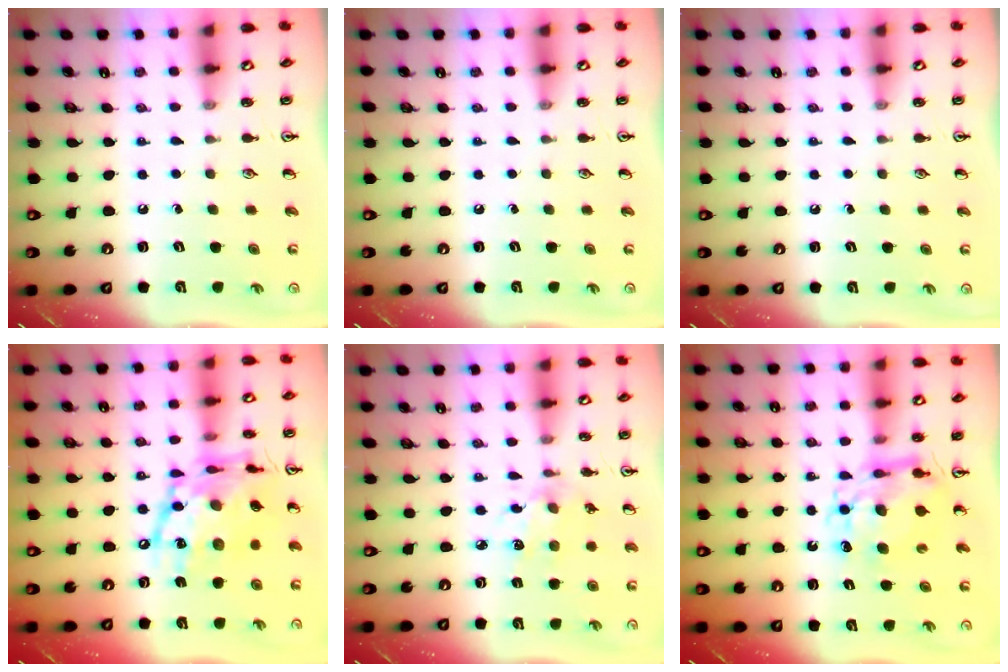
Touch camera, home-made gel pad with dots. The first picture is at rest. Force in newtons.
{"total": 0.0}
{"total": 0.0}
{"total": 19.7, "press": 19.6, "slide": 1.6}
{"total": 7.2, "press": 7.2, "slide": 0.4}
{"total": 10.0, "press": 9.9, "slide": 0.9}